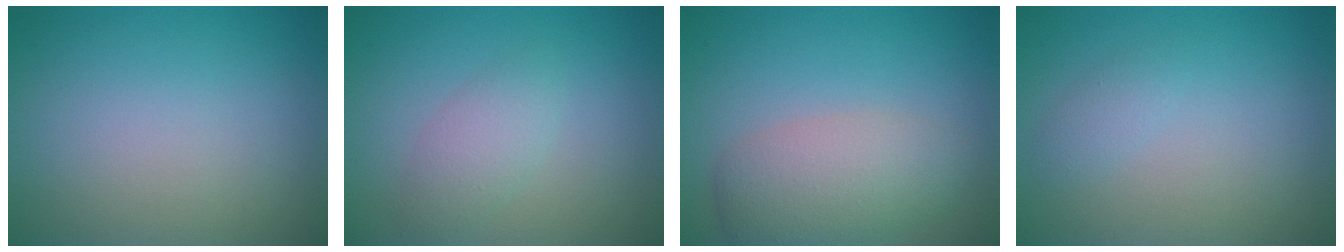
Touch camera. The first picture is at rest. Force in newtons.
{"total": 2.1, "press": 2.1, "slide": 0.1}
{"total": 4.8, "press": 4.8, "slide": 0.2}
{"total": 0.9, "press": 0.9, "slide": 0.0}